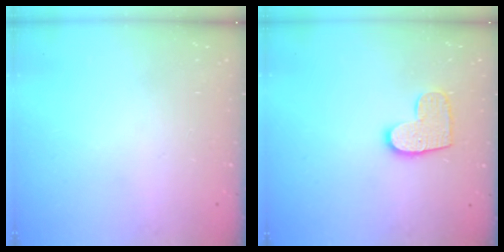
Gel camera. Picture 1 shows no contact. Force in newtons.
{"total": 9.9, "press": 9.9, "slide": 0.4}